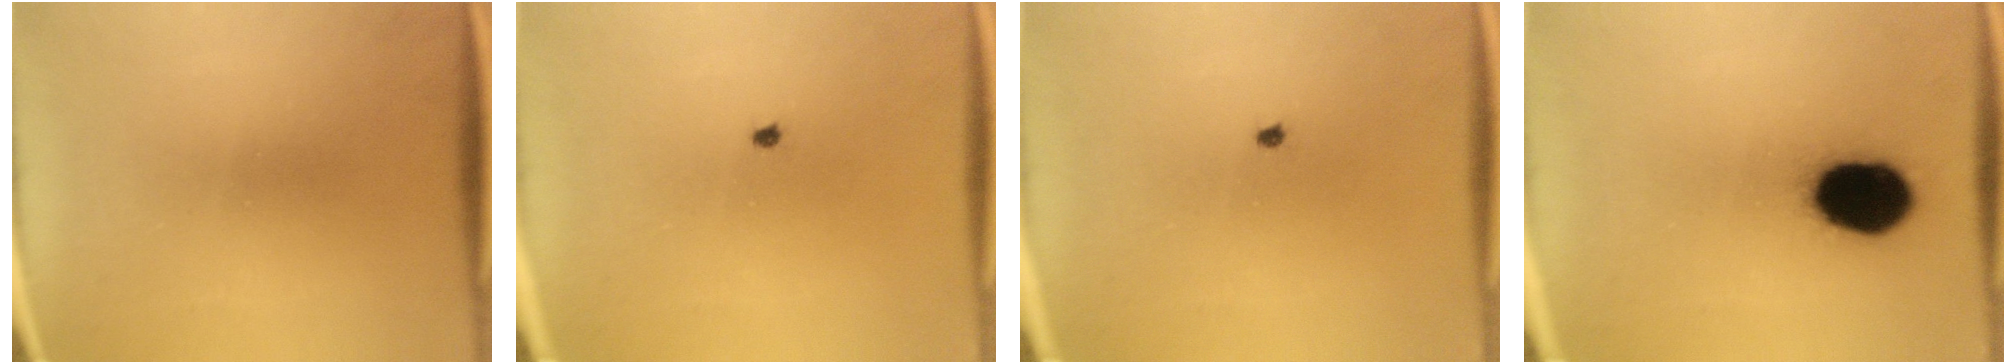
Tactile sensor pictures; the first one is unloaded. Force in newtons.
{"total": 0.5}
{"total": 0.5}
{"total": 19.5}